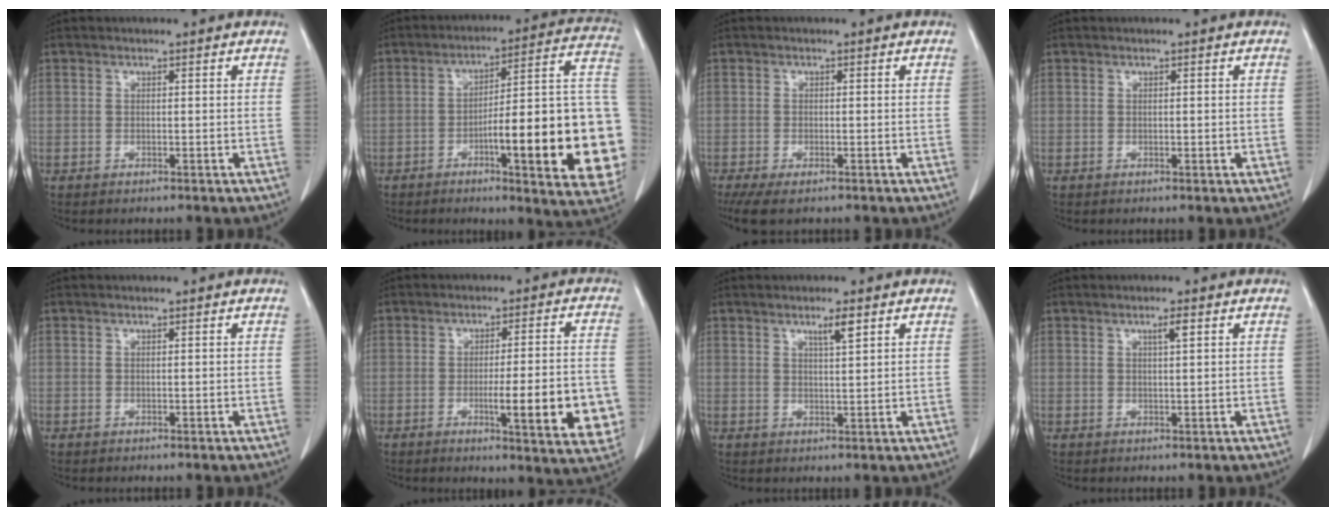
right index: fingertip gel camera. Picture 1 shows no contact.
{"total": 23.8, "force": [-5.5, 3.6, 22.8], "torque": [-0.214, 0.022, -0.067]}
{"total": 5.9, "force": [-4.2, 1.8, 3.6], "torque": [-0.063, -0.017, -0.068]}
{"total": 0.7, "force": [-0.1, 0.2, 0.6], "torque": [-0.011, -0.002, 0.000]}
{"total": 0.0}
{"total": 13.2, "force": [-3.5, 1.7, 12.7], "torque": [-0.137, -0.002, -0.039]}
{"total": 2.7, "force": [1.6, 0.1, 2.2], "torque": [-0.041, -0.002, 0.029]}
{"total": 1.6, "force": [0.8, 0.0, 1.5], "torque": [-0.026, -0.001, 0.012]}